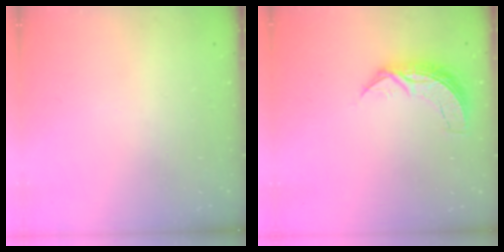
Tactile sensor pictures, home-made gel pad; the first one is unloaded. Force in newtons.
{"total": 7.1, "press": 7.1, "slide": 0.4}